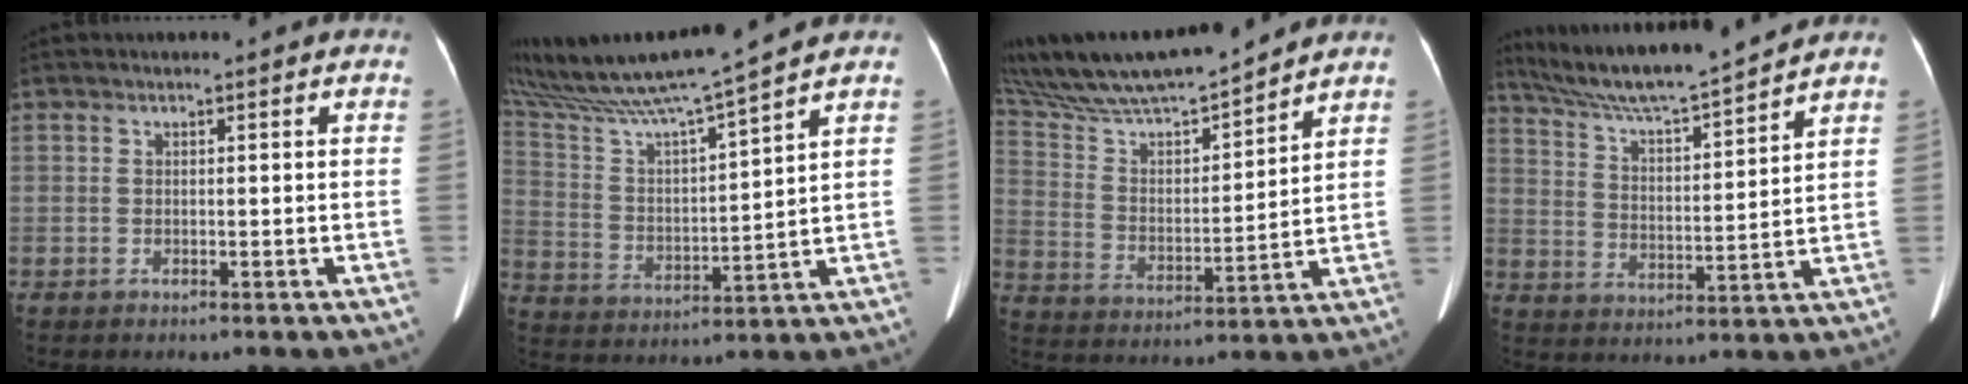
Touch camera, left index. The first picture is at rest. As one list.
[{"total": 15.8, "force": [14.0, -1.9, 7.1], "torque": [-0.145, -0.005, 0.251]}, {"total": 19.7, "force": [17.8, 2.2, 8.4], "torque": [-0.165, 0.012, 0.314]}, {"total": 14.8, "force": [13.5, -0.6, 6.1], "torque": [-0.115, 0.007, 0.227]}]